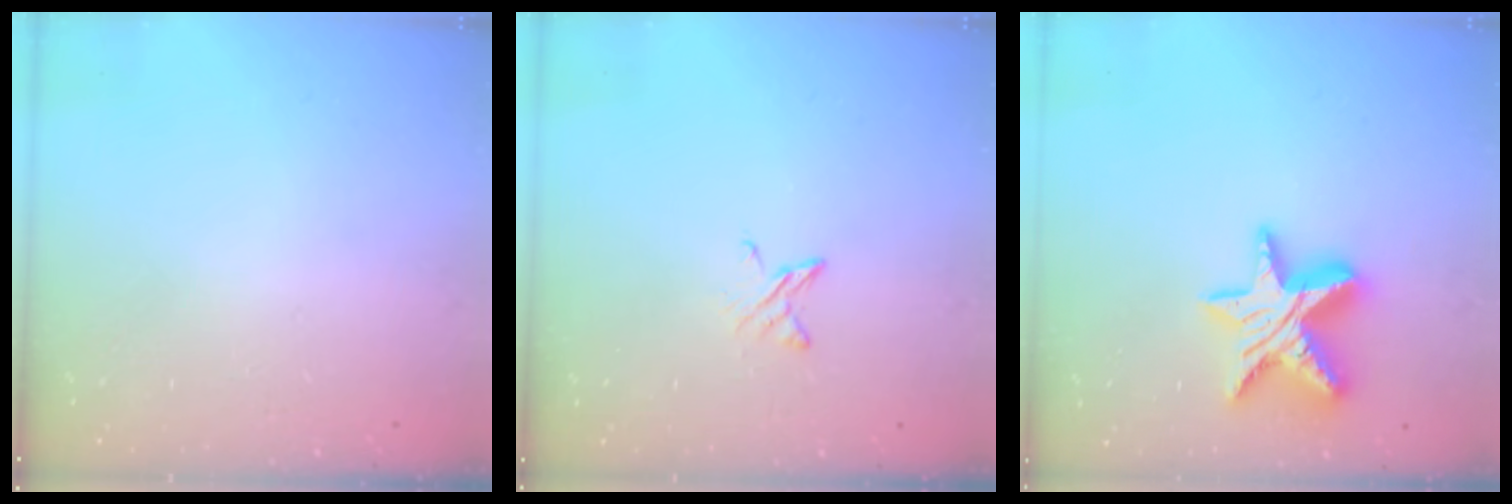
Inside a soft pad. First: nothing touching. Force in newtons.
{"total": 3.0, "press": 3.0, "slide": 0.3}
{"total": 16.5, "press": 16.4, "slide": 1.2}